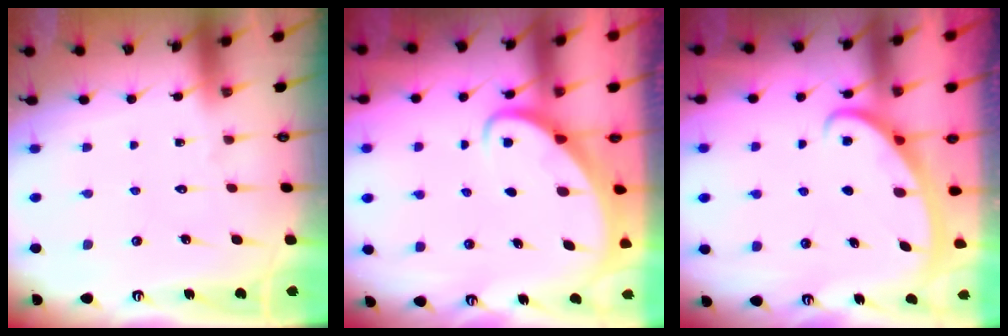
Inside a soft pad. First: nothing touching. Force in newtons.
{"total": 2.6, "press": 2.6, "slide": 0.3}
{"total": 2.7, "press": 2.7, "slide": 0.4}